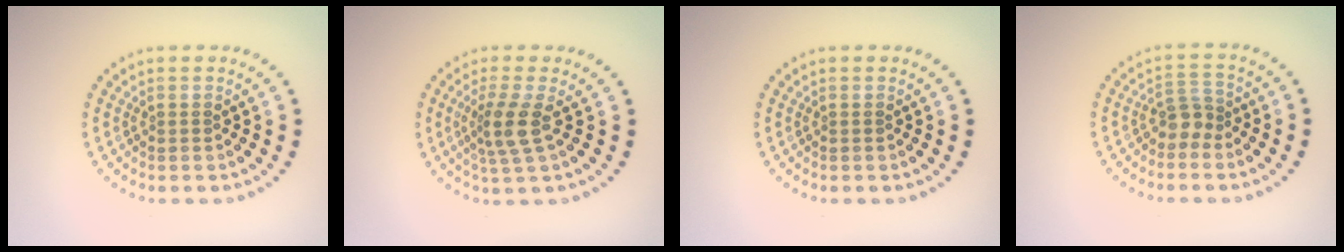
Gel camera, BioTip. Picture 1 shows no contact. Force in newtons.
{"total": 2.9, "press": 2.2, "slide": 1.9}
{"total": 0.0}
{"total": 1.9, "press": 1.6, "slide": 1.1}